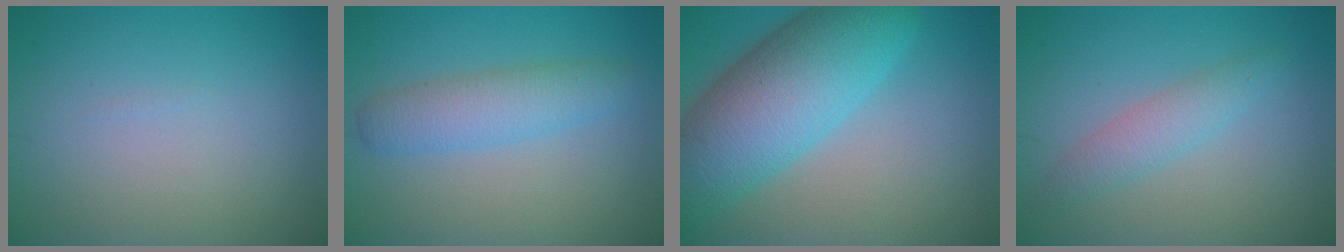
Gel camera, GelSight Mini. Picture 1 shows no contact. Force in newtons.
{"total": 3.6, "press": 3.6, "slide": 0.0}
{"total": 10.5, "press": 10.5, "slide": 0.3}
{"total": 2.4, "press": 2.4, "slide": 0.1}